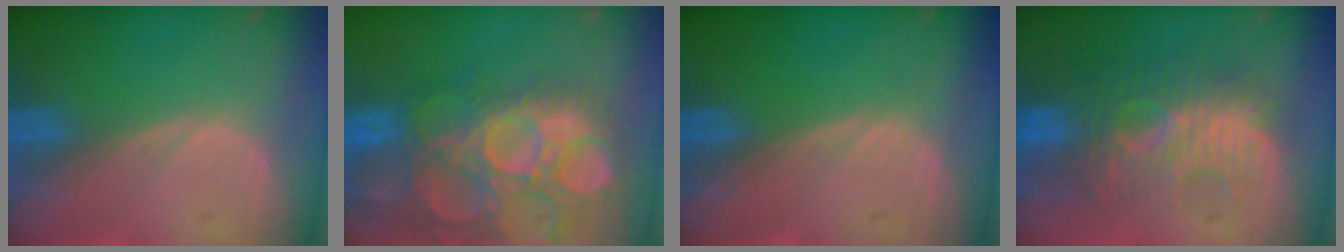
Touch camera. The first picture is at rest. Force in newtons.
{"total": 14.7, "press": 12.7, "slide": 7.6}
{"total": 0.0}
{"total": 10.1, "press": 9.3, "slide": 4.0}